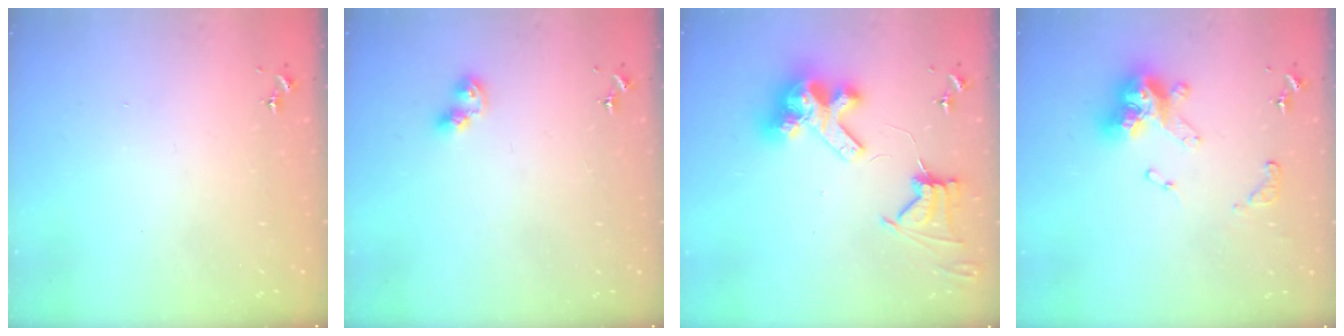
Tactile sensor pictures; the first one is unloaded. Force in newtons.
{"total": 6.3, "press": 6.3, "slide": 0.5}
{"total": 14.2, "press": 14.1, "slide": 1.6}
{"total": 15.1, "press": 15.0, "slide": 1.7}